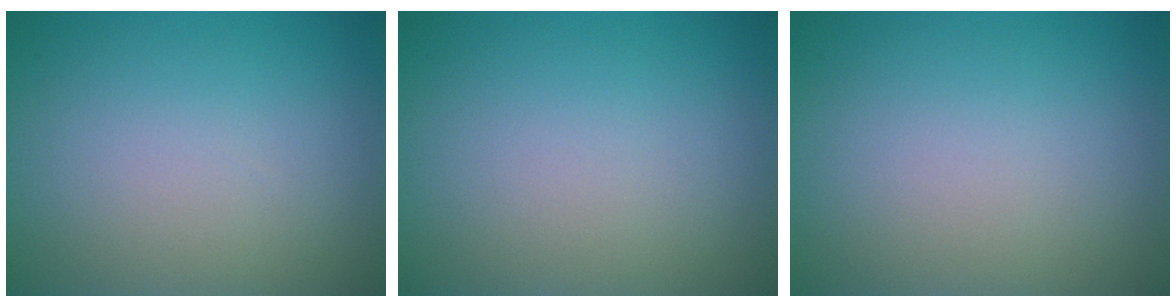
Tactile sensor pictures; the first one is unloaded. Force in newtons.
{"total": 0.0}
{"total": 0.0}